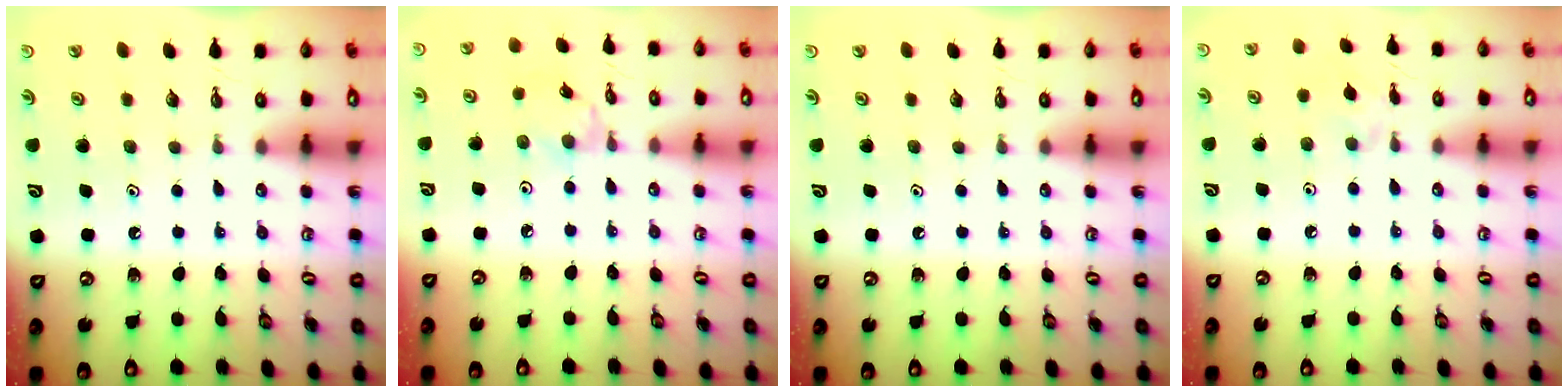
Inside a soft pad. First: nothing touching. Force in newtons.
{"total": 1.4, "press": 1.4, "slide": 0.1}
{"total": 0.0}
{"total": 1.8, "press": 1.7, "slide": 0.5}